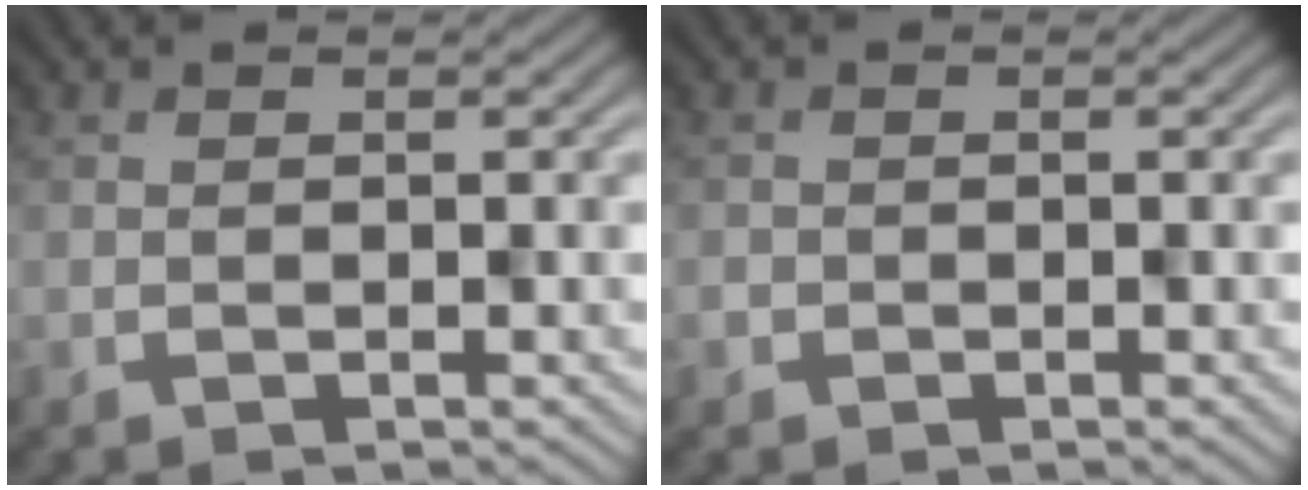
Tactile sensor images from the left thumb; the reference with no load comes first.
{"total": 0.7, "force": [-0.3, 0.4, -0.4], "torque": [0.008, -0.003, -0.007]}